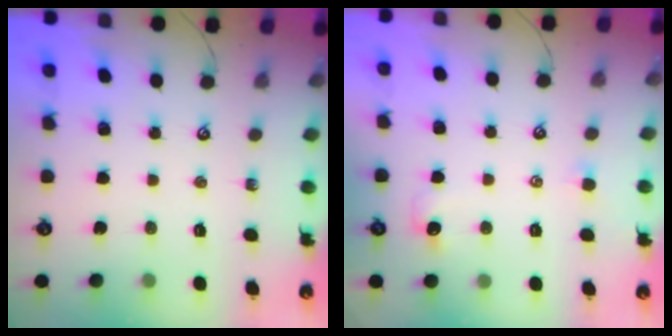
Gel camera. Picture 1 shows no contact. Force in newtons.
{"total": 1.2, "press": 0.9, "slide": 0.7}